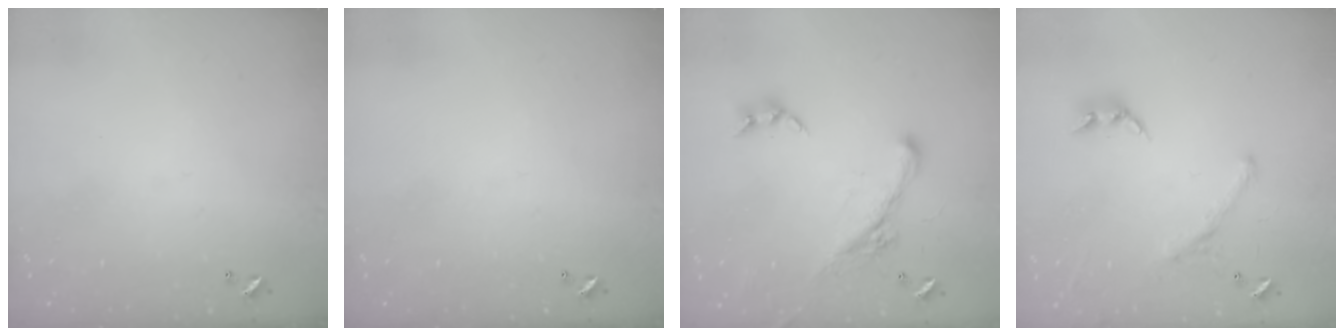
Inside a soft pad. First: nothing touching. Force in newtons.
{"total": 0.0}
{"total": 3.4, "press": 3.1, "slide": 1.4}
{"total": 1.2, "press": 0.5, "slide": 1.1}